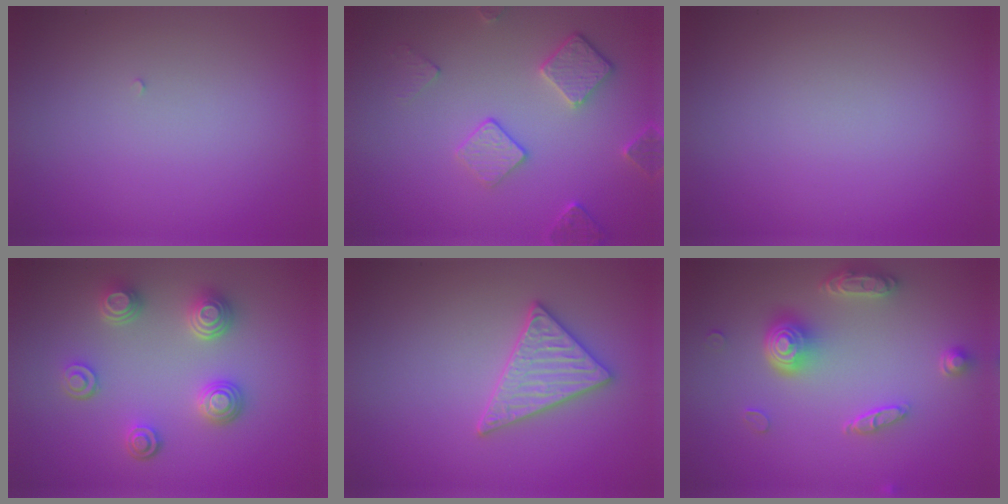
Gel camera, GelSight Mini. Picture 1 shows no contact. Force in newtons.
{"total": 3.7, "press": 3.2, "slide": 2.0}
{"total": 0.0}
{"total": 3.7, "press": 3.2, "slide": 1.8}
{"total": 3.0, "press": 2.9, "slide": 0.7}
{"total": 4.5, "press": 3.5, "slide": 2.9}